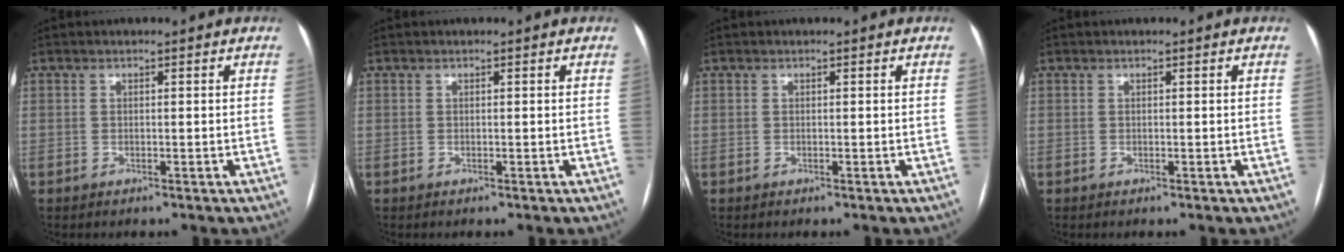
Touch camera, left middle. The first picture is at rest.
{"total": 0.0}
{"total": 0.0}
{"total": 0.0}